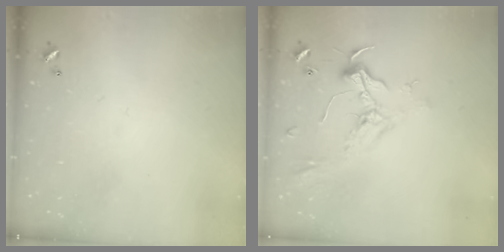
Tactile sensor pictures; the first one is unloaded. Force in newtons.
{"total": 2.4, "press": 2.3, "slide": 0.8}